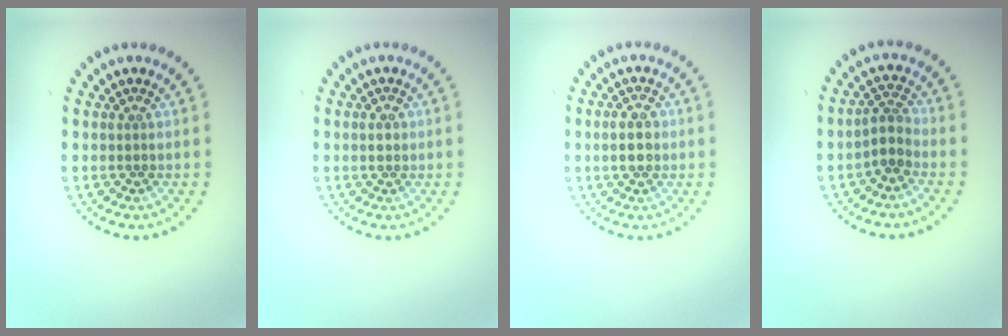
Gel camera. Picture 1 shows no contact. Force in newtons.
{"total": 0.8, "press": 0.8, "slide": 0.2}
{"total": 2.6, "press": 2.6, "slide": 0.2}
{"total": 2.2, "press": 1.8, "slide": 1.3}